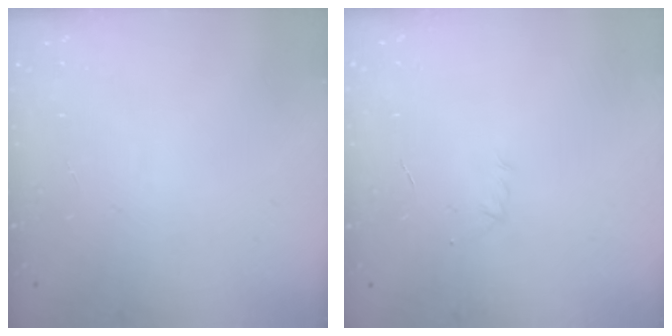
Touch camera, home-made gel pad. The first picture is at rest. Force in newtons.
{"total": 2.9, "press": 2.8, "slide": 0.7}